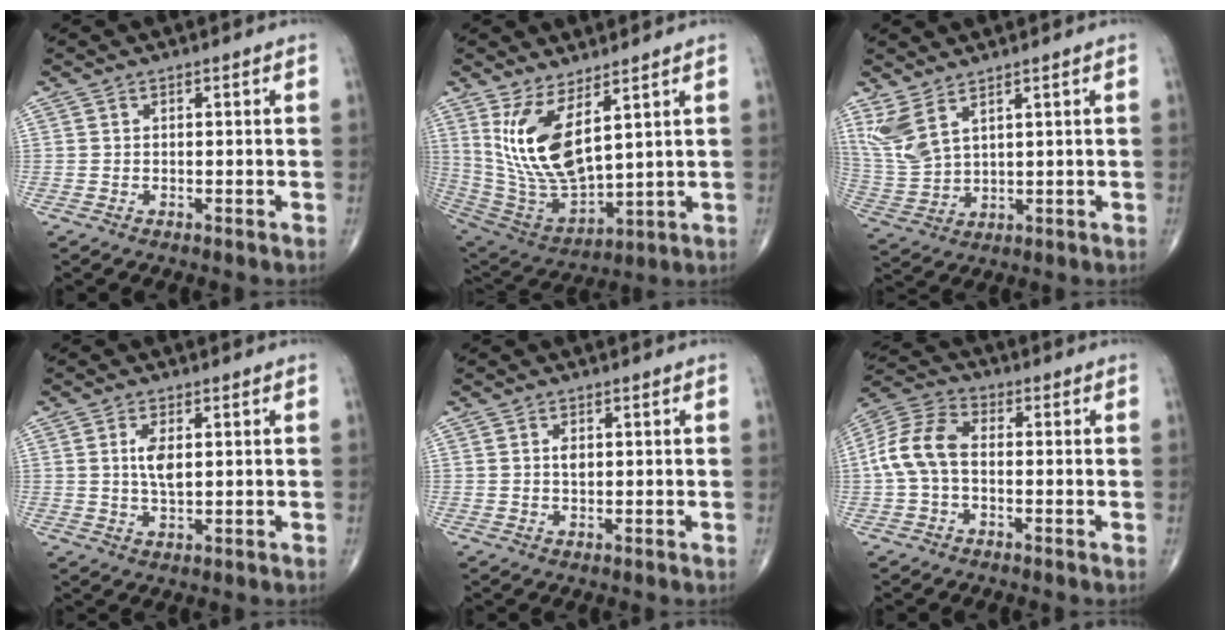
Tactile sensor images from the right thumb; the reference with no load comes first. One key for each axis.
{"total": 14.6, "fx": 6.0, "fy": 5.8, "fz": 12.0, "tx": -0.235, "ty": -0.044, "tz": 0.142}
{"total": 7.5, "fx": 4.7, "fy": 2.8, "fz": 5.1, "tx": -0.117, "ty": -0.020, "tz": 0.114}
{"total": 4.4, "fx": 1.0, "fy": 1.9, "fz": 3.9, "tx": -0.073, "ty": -0.009, "tz": 0.021}
{"total": 1.6, "fx": 0.4, "fy": 0.9, "fz": 1.2, "tx": -0.019, "ty": -0.002, "tz": 0.008}
{"total": 9.7, "fx": -0.6, "fy": 6.1, "fz": 7.6, "tx": -0.158, "ty": 0.029, "tz": -0.023}